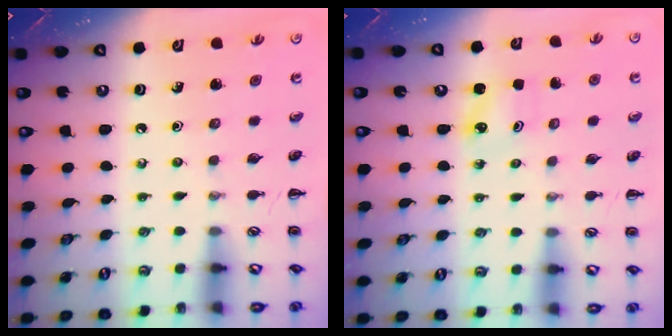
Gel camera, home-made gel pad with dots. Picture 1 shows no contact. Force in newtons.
{"total": 2.5, "press": 2.4, "slide": 0.8}